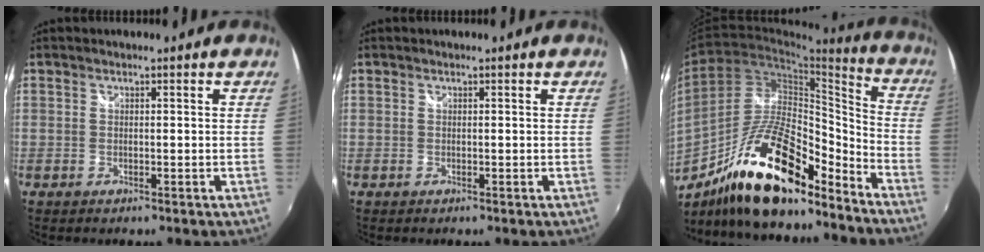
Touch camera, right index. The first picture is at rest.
{"total": 0.0}
{"total": 21.6, "force": [-15.1, 7.1, 13.8], "torque": [-0.245, 0.006, -0.258]}